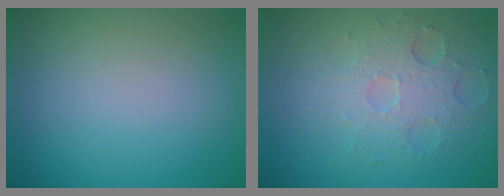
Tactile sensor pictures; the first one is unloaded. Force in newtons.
{"total": 3.6, "press": 3.3, "slide": 1.5}